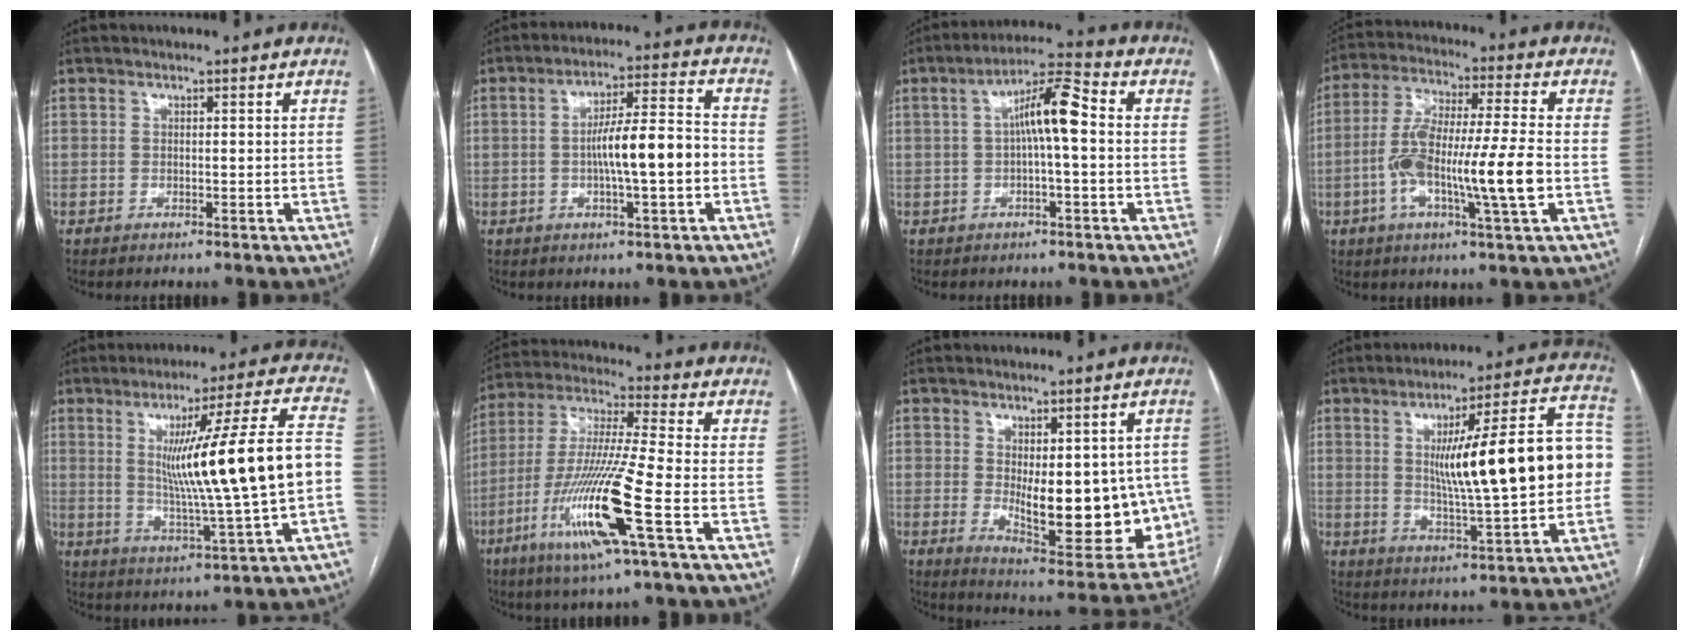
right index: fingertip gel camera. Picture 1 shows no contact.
{"total": 9.8, "force": [-1.7, 0.9, 9.6], "torque": [-0.162, 0.018, -0.031]}
{"total": 7.7, "force": [0.3, 1.1, 7.6], "torque": [-0.133, 0.027, 0.002]}
{"total": 14.5, "force": [-3.2, 0.8, 14.1], "torque": [-0.271, 0.002, -0.062]}
{"total": 18.1, "force": [0.3, -0.7, 18.1], "torque": [-0.275, 0.008, 0.005]}
{"total": 16.5, "force": [-6.4, -0.5, 15.2], "torque": [-0.315, -0.022, -0.124]}
{"total": 17.0, "force": [-1.2, 6.5, 15.6], "torque": [-0.183, -0.018, 0.005]}
{"total": 19.7, "force": [1.0, 2.4, 19.5], "torque": [-0.275, 0.034, 0.018]}